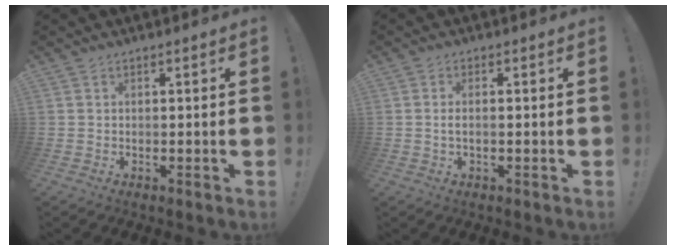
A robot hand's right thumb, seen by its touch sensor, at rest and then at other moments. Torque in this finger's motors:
{"motor_torque": [-0.09, -0.33, 0.08, 0.26, 0.07]}